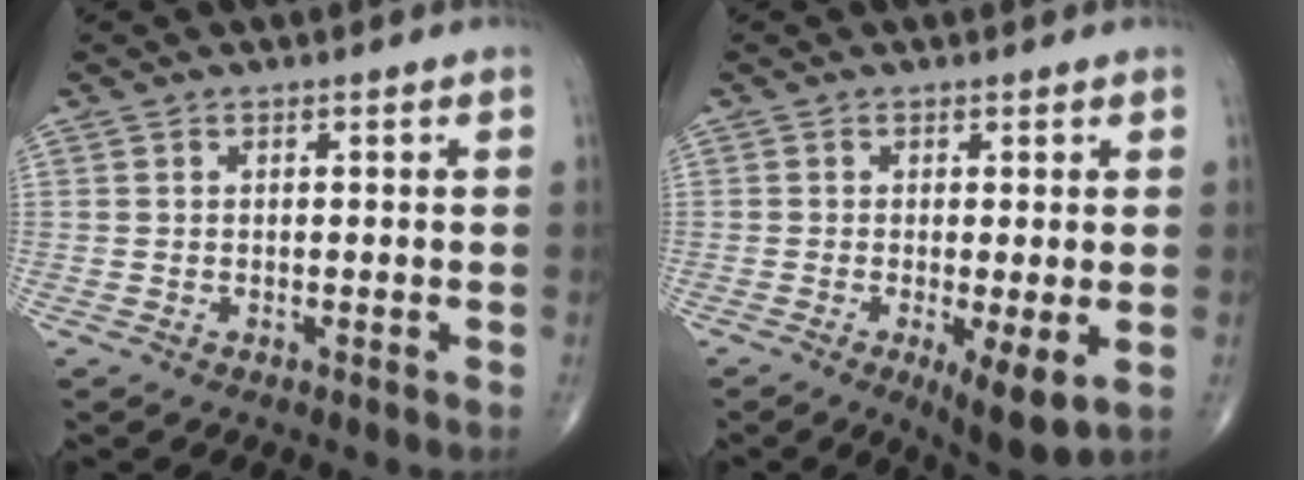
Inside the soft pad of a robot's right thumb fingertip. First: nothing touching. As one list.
[{"total": 6.4, "force": [-1.5, 1.6, 6.0], "torque": [-0.102, -0.022, -0.025]}]